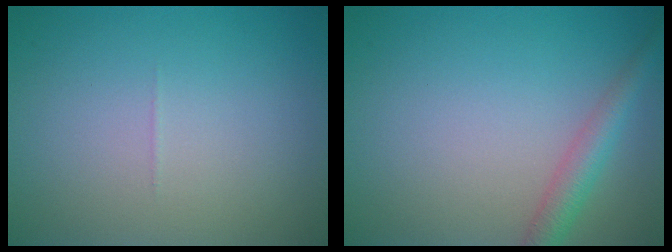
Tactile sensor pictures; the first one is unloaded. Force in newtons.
{"total": 2.8, "press": 2.8, "slide": 0.1}